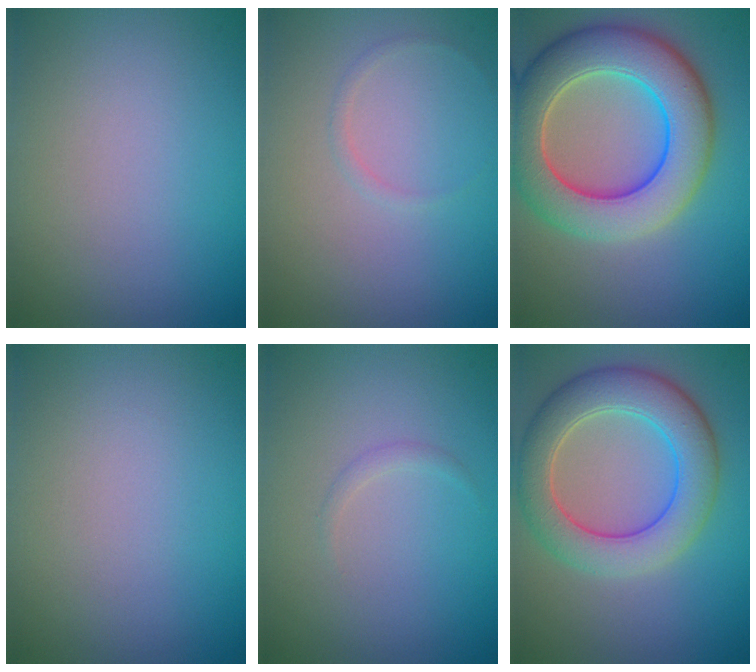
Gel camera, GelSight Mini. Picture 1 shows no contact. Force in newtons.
{"total": 0.5, "press": 0.5, "slide": 0.1}
{"total": 9.7, "press": 9.7, "slide": 0.6}
{"total": 0.0}
{"total": 0.6, "press": 0.6, "slide": 0.0}
{"total": 6.7, "press": 6.7, "slide": 0.3}